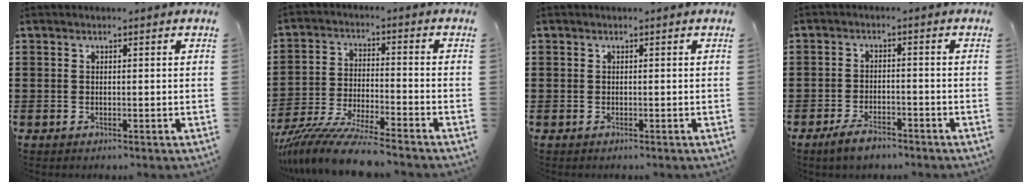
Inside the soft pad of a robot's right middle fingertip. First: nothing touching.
{"total": 8.9, "force": [-8.2, 0.2, 3.5], "torque": [-0.076, 0.000, -0.162]}
{"total": 0.5, "force": [-0.1, 0.5, 0.0], "torque": [0.000, 0.005, -0.004]}
{"total": 3.4, "force": [-2.7, 1.2, 1.6], "torque": [-0.035, 0.004, -0.054]}